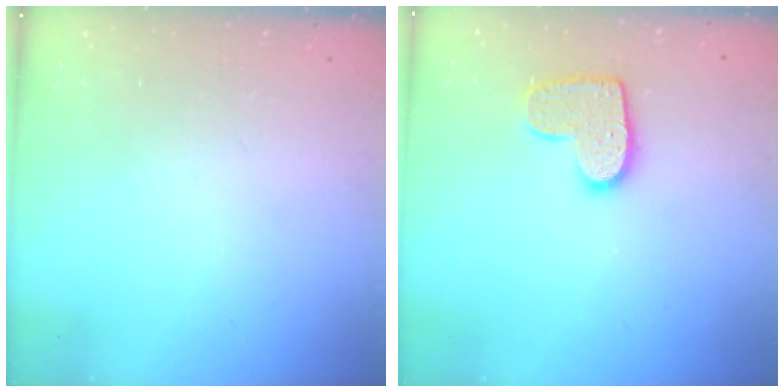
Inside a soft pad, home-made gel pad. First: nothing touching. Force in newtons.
{"total": 11.2, "press": 11.2, "slide": 0.6}